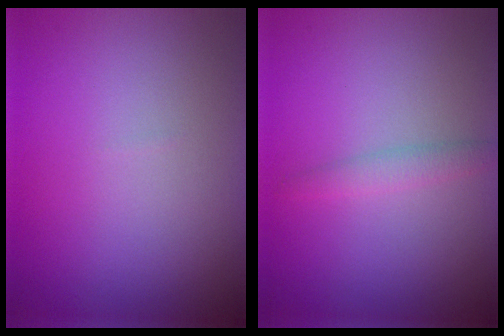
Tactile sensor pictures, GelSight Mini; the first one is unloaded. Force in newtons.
{"total": 1.4, "press": 1.4, "slide": 0.0}